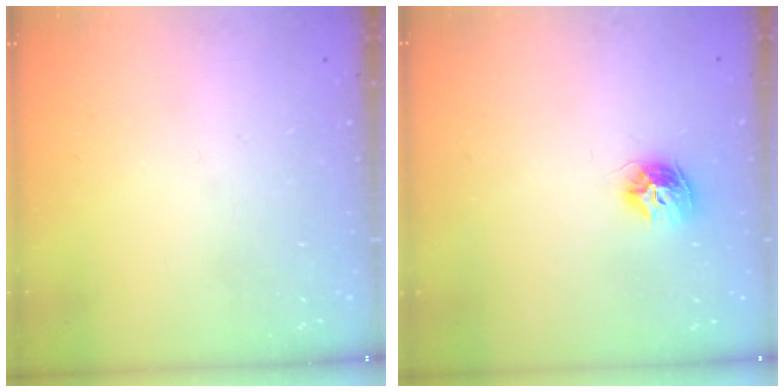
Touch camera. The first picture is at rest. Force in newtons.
{"total": 8.8, "press": 8.8, "slide": 0.2}